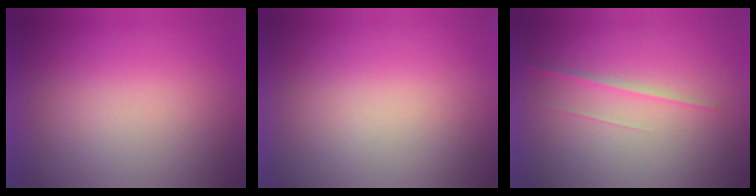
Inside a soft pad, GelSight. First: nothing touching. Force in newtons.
{"total": 1.3}
{"total": 1.4}